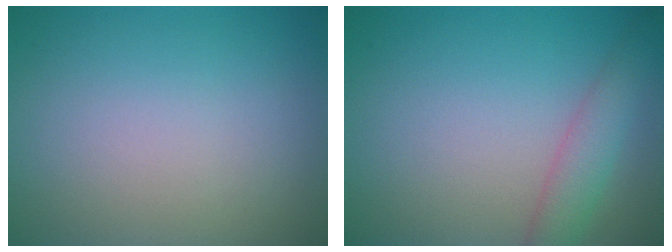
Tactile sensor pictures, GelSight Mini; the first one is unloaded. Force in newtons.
{"total": 3.0, "press": 3.0, "slide": 0.1}